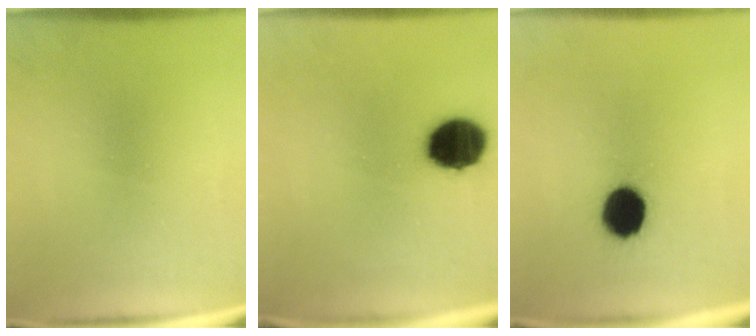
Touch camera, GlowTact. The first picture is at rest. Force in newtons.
{"total": 13.3}
{"total": 10.5}